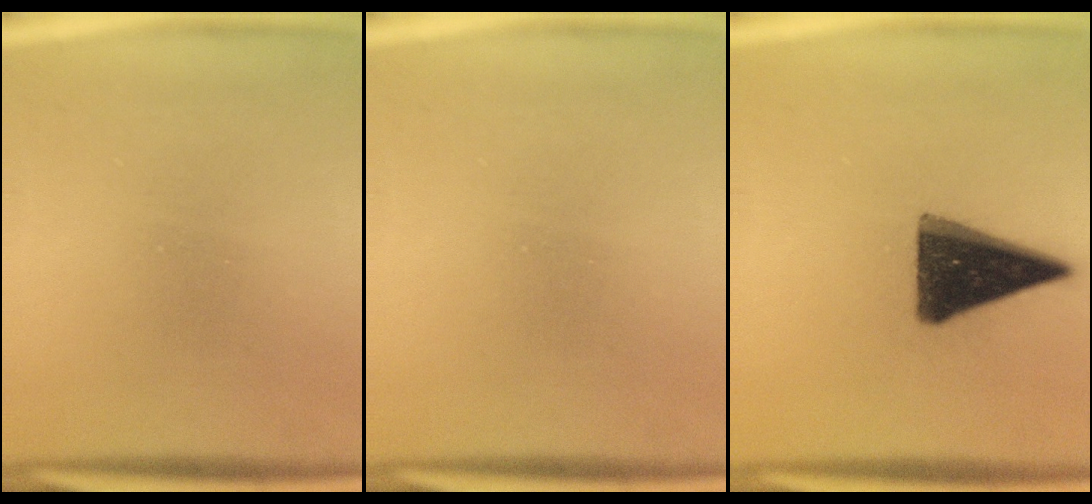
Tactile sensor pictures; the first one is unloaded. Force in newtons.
{"total": 0.0}
{"total": 14.2}